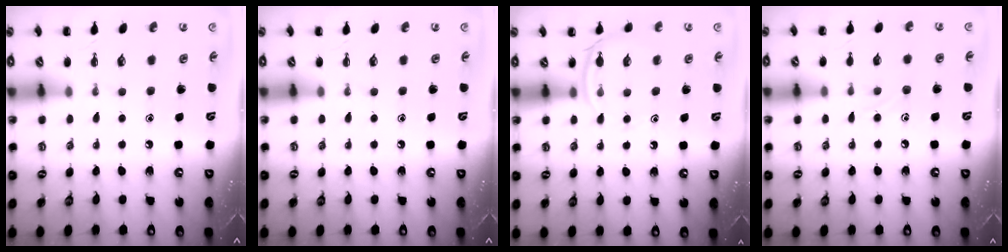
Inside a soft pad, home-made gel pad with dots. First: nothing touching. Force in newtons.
{"total": 0.0}
{"total": 5.1, "press": 4.8, "slide": 1.5}
{"total": 6.3, "press": 6.1, "slide": 1.6}